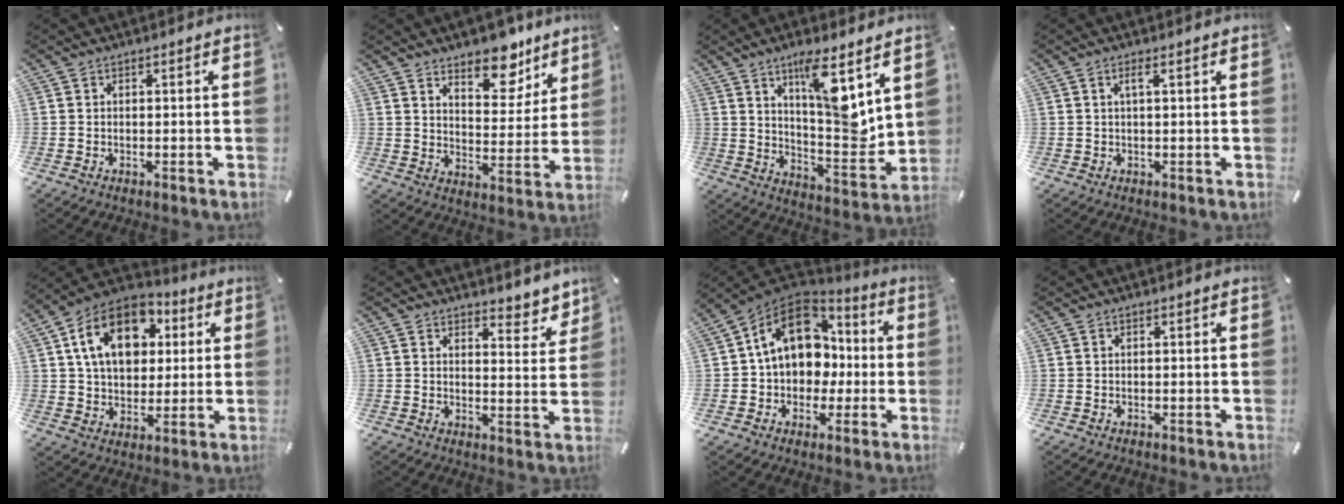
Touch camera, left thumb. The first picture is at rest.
{"total": 11.6, "force": [8.9, 5.8, 4.6], "torque": [-0.038, -0.072, 0.154]}
{"total": 13.5, "force": [7.6, 3.9, 10.5], "torque": [-0.147, -0.064, 0.128]}
{"total": 2.3, "force": [0.7, 0.2, 2.2], "torque": [-0.043, 0.002, 0.009]}
{"total": 16.0, "force": [5.4, 11.5, 9.7], "torque": [-0.182, 0.000, 0.099]}
{"total": 6.0, "force": [5.0, 2.8, 1.5], "torque": [0.000, -0.048, 0.086]}
{"total": 16.4, "force": [2.3, 13.0, 9.8], "torque": [-0.172, 0.002, 0.046]}
{"total": 0.0}